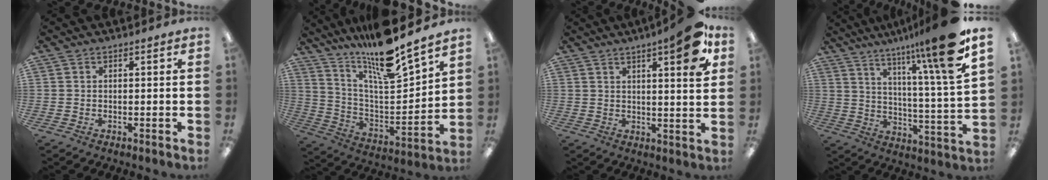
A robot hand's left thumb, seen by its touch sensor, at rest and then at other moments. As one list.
[{"total": 16.9, "force": [14.5, 1.3, 8.5], "torque": [-0.160, -0.115, 0.242]}, {"total": 11.2, "force": [6.3, 2.2, 9.0], "torque": [-0.122, -0.028, 0.097]}, {"total": 16.1, "force": [11.3, 0.2, 11.6], "torque": [-0.193, -0.071, 0.168]}]